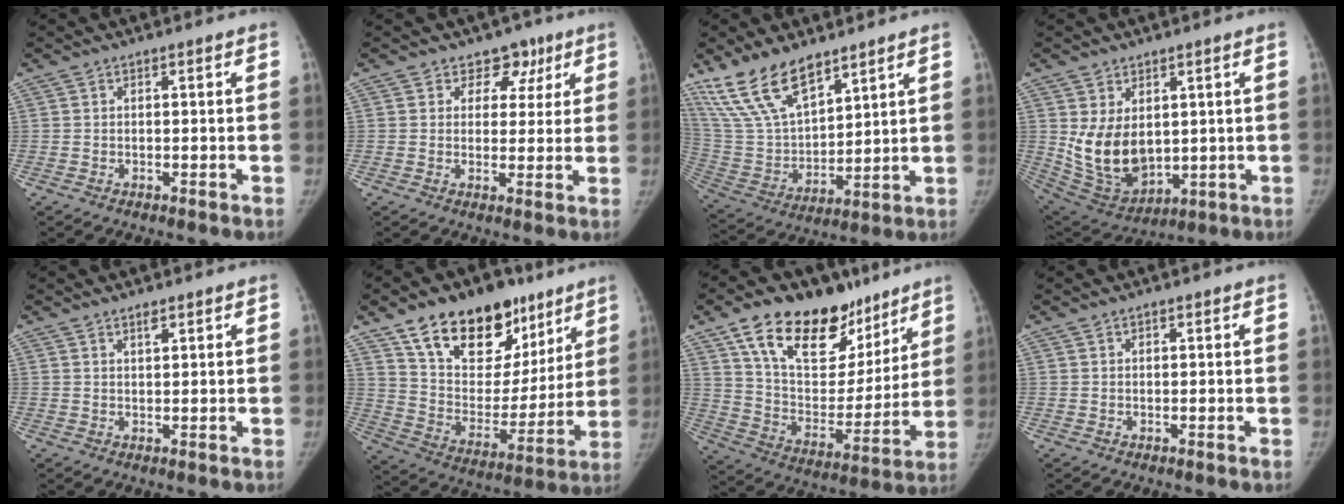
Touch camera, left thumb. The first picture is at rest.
{"total": 5.9, "force": [3.5, 4.6, 1.1], "torque": [0.029, -0.011, 0.047]}
{"total": 16.3, "force": [11.9, 7.1, 8.6], "torque": [-0.136, -0.053, 0.245]}
{"total": 12.3, "force": [1.9, 8.4, 8.8], "torque": [-0.138, -0.023, 0.067]}
{"total": 1.9, "force": [1.5, 0.7, 1.0], "torque": [-0.010, -0.010, 0.024]}
{"total": 25.0, "force": [15.7, 14.6, 13.0], "torque": [-0.160, -0.045, 0.263]}
{"total": 26.5, "force": [16.7, 14.4, 14.7], "torque": [-0.191, -0.044, 0.278]}
{"total": 0.8, "force": [0.6, 0.4, 0.3], "torque": [-0.003, -0.003, 0.008]}